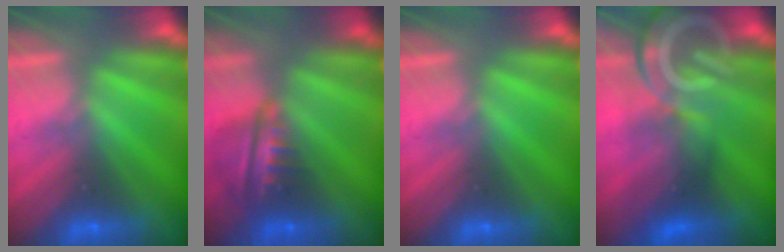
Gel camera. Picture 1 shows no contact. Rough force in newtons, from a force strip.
{"total": 6.7}
{"total": 0.0}
{"total": 9.2}